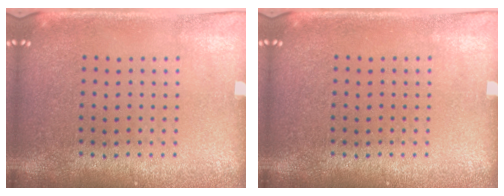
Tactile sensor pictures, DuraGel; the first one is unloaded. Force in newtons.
{"total": 0.0}